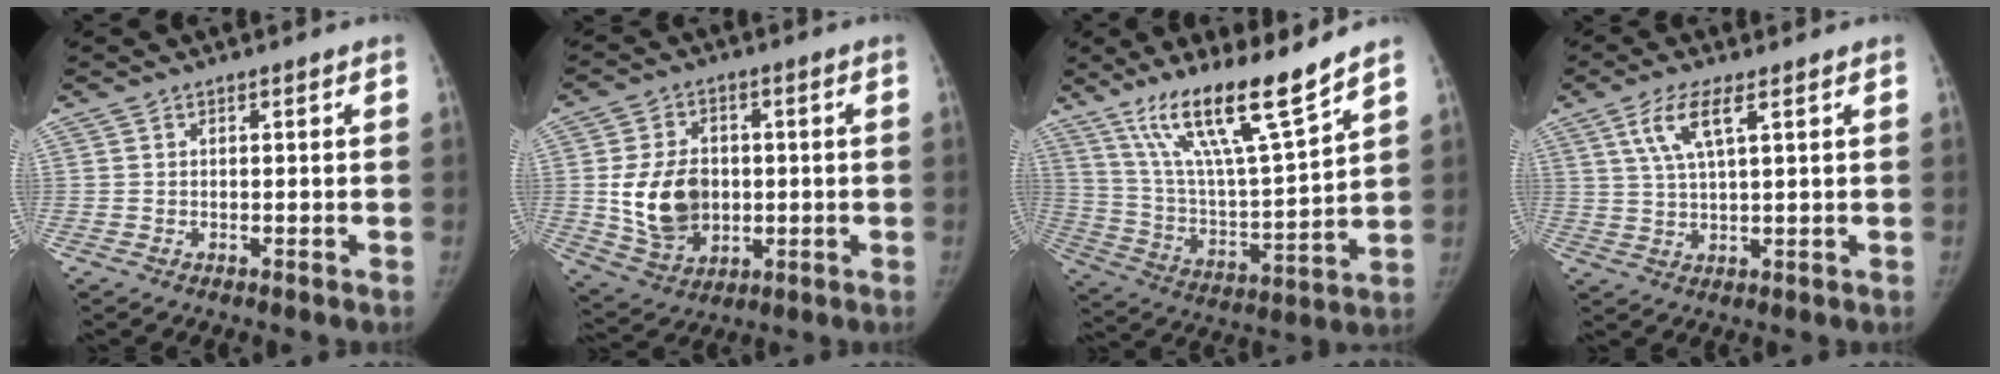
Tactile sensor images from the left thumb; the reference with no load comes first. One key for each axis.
{"total": 12.6, "fx": -0.2, "fy": 9.5, "fz": 8.3, "tx": -0.117, "ty": -0.007, "tz": 0.007}
{"total": 17.7, "fx": 12.8, "fy": 1.7, "fz": 12.0, "tx": -0.193, "ty": -0.074, "tz": 0.237}
{"total": 6.8, "fx": 3.2, "fy": 1.8, "fz": 5.8, "tx": -0.125, "ty": -0.007, "tz": 0.066}